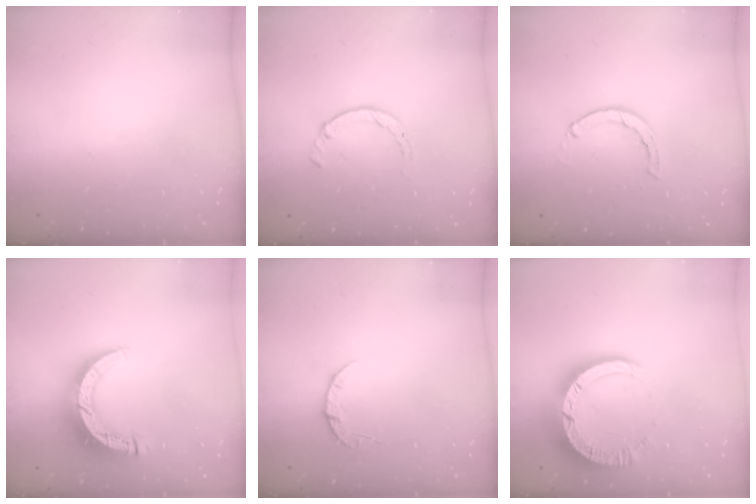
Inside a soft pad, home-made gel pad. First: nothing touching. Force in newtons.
{"total": 1.7, "press": 1.7, "slide": 0.3}
{"total": 2.1, "press": 2.1, "slide": 0.3}
{"total": 10.6, "press": 10.5, "slide": 1.2}
{"total": 4.2, "press": 4.2, "slide": 0.5}
{"total": 10.4, "press": 10.4, "slide": 1.1}